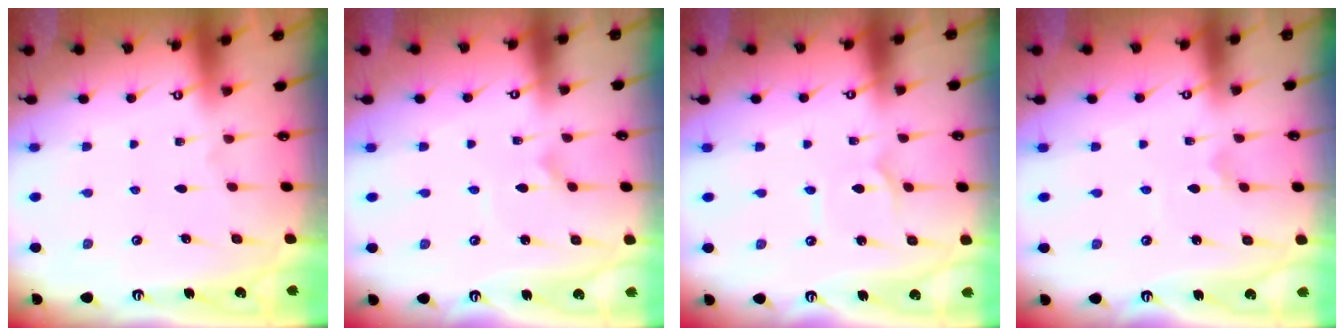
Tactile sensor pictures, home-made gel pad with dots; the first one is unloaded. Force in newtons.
{"total": 1.6, "press": 1.6, "slide": 0.2}
{"total": 1.4, "press": 1.3, "slide": 0.1}
{"total": 1.2, "press": 1.1, "slide": 0.2}